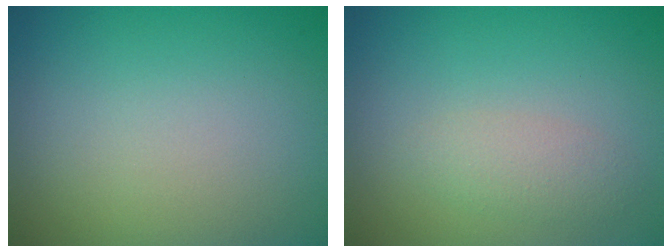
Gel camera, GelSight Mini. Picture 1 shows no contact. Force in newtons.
{"total": 1.8, "press": 1.8, "slide": 0.1}